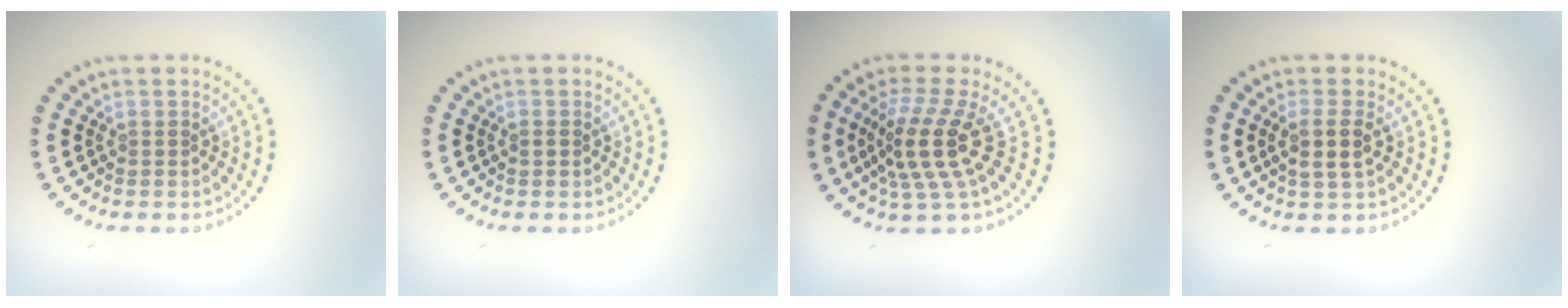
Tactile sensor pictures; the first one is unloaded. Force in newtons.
{"total": 0.7, "press": 0.7, "slide": 0.1}
{"total": 4.5, "press": 3.4, "slide": 2.9}
{"total": 2.4, "press": 2.1, "slide": 1.0}